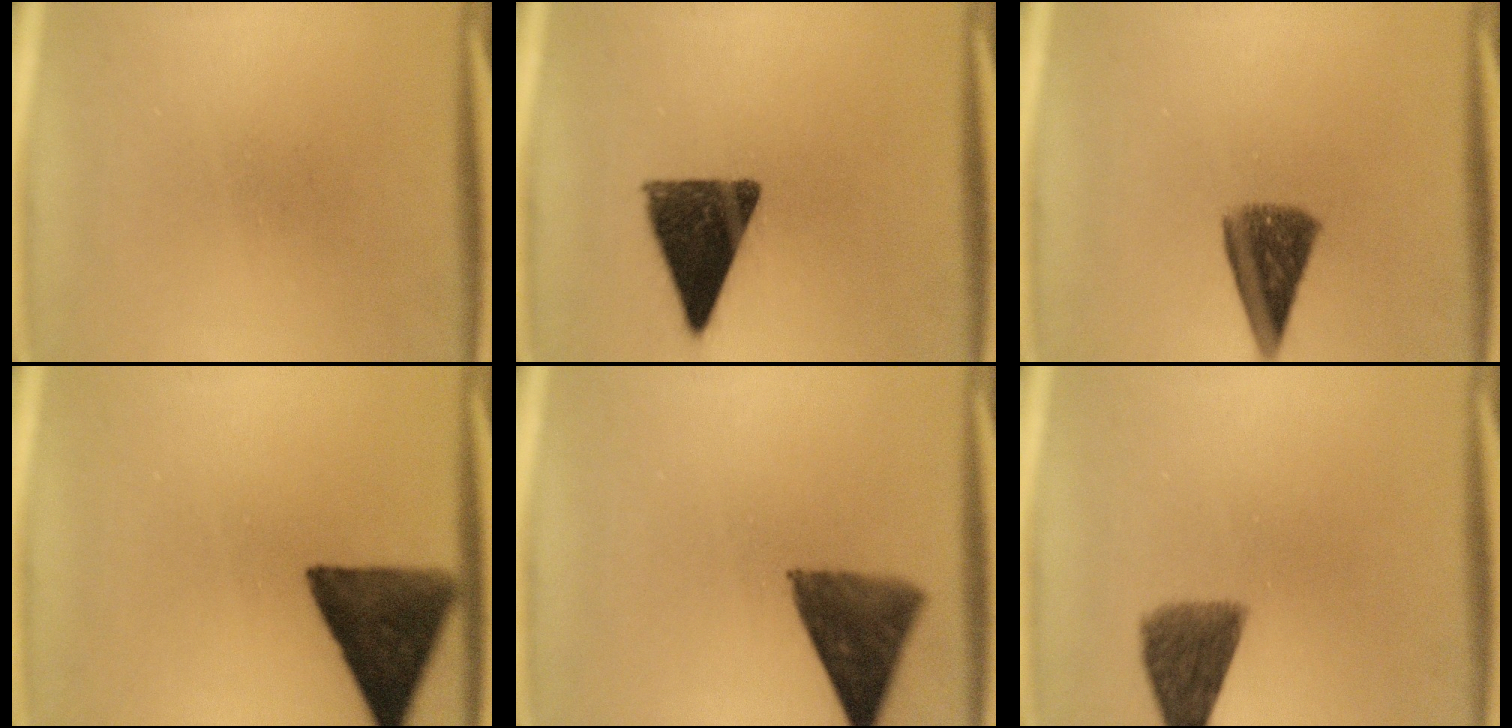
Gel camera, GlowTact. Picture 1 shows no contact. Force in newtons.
{"total": 12.8}
{"total": 8.1}
{"total": 13.0}
{"total": 9.8}
{"total": 7.0}